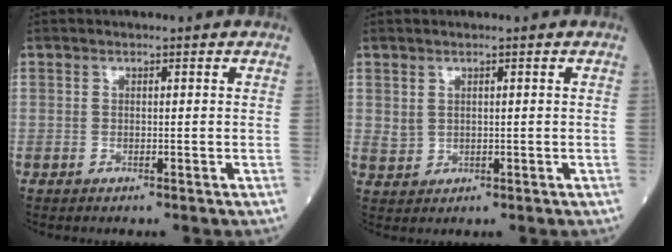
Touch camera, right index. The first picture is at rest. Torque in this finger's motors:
{"motor_torque": [0.19, 0.03, -0.02, 0.00]}